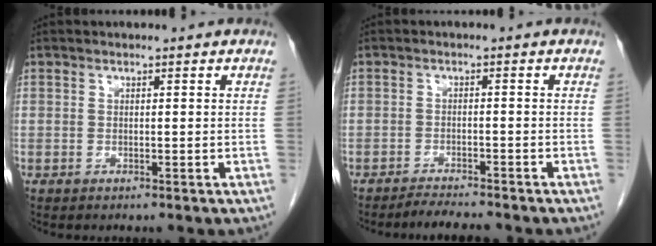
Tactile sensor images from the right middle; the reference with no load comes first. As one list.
[{"total": 3.3, "force": [-3.2, -0.2, 0.7], "torque": [-0.018, -0.015, -0.054]}]